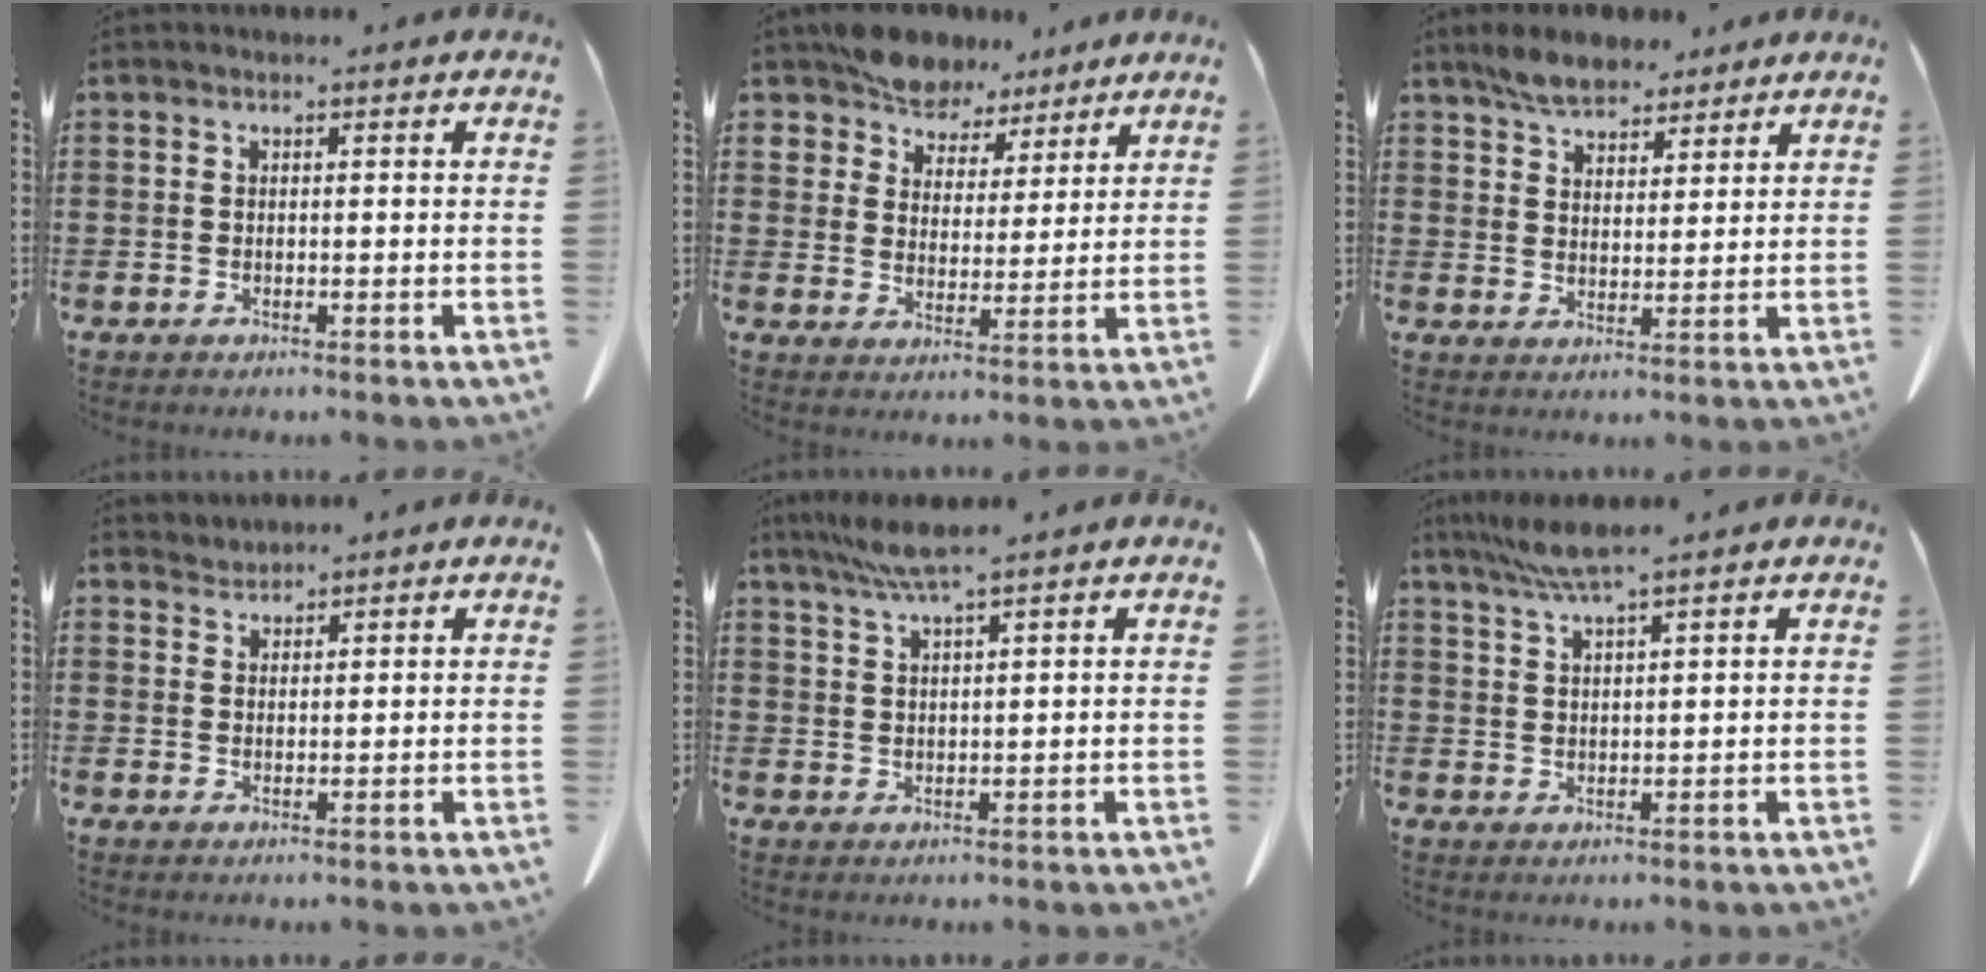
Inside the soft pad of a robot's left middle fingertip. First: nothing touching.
{"total": 7.0, "force": [6.5, 2.7, 0.4], "torque": [-0.045, -0.028, 0.125]}
{"total": 5.5, "force": [4.8, 2.1, 1.7], "torque": [-0.048, -0.002, 0.091]}
{"total": 1.6, "force": [1.6, 0.1, -0.3], "torque": [0.002, 0.000, 0.032]}
{"total": 4.7, "force": [3.6, -0.2, 3.1], "torque": [-0.068, -0.003, 0.065]}
{"total": 4.6, "force": [3.6, -0.2, 2.8], "torque": [-0.065, -0.004, 0.066]}